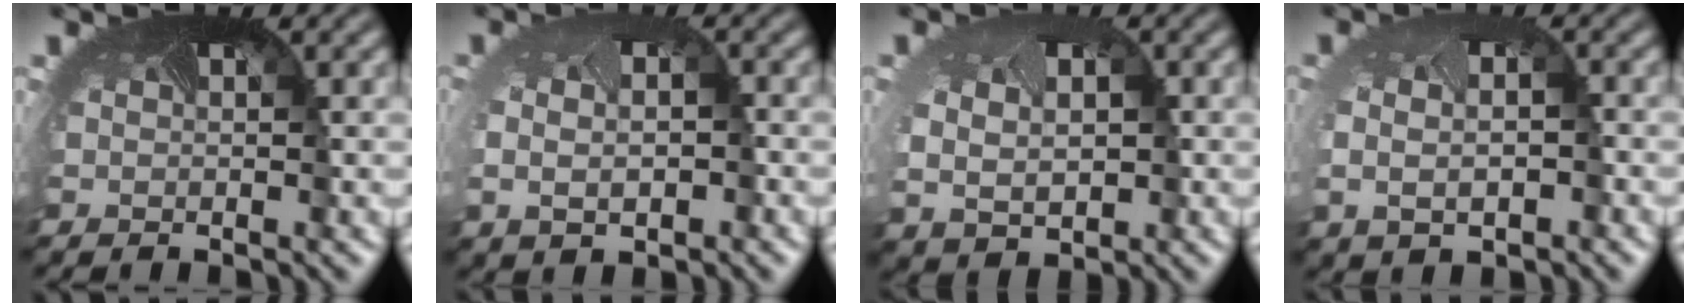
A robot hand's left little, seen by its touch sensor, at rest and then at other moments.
{"total": 4.1, "force": [-0.6, 2.9, 2.9], "torque": [-0.052, -0.007, -0.003]}
{"total": 5.2, "force": [0.0, 4.2, 3.2], "torque": [-0.057, -0.012, 0.001]}
{"total": 4.3, "force": [-0.7, 3.1, 2.9], "torque": [-0.059, -0.010, -0.001]}